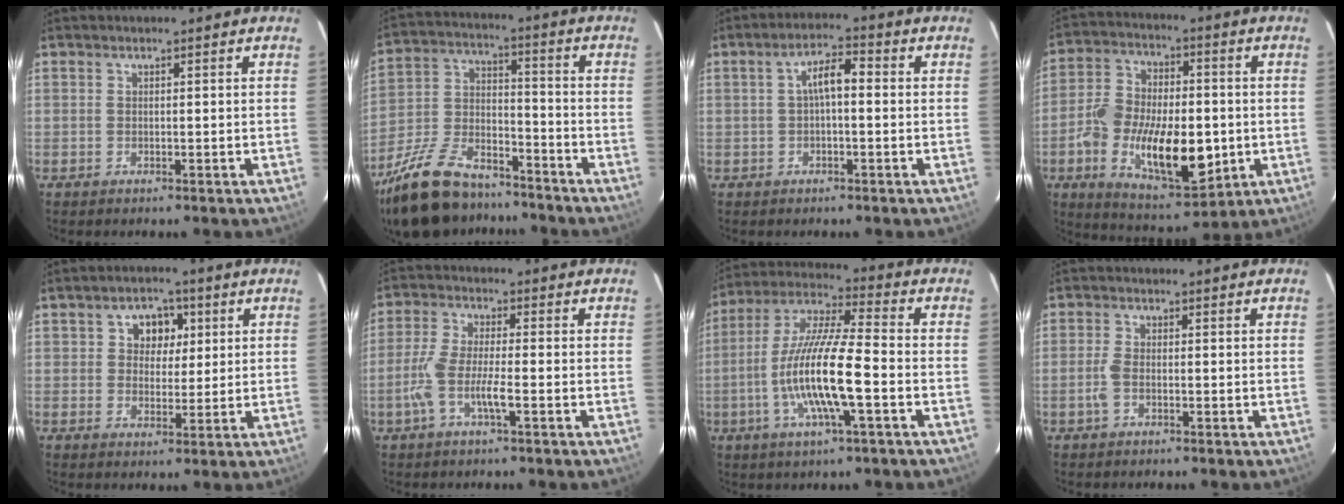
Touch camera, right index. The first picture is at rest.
{"total": 21.4, "force": [-16.2, 8.8, 10.9], "torque": [-0.232, -0.002, -0.273]}
{"total": 4.6, "force": [0.0, 1.6, 4.3], "torque": [-0.077, 0.016, 0.001]}
{"total": 19.3, "force": [-4.5, 9.8, 16.0], "torque": [-0.311, -0.010, -0.064]}
{"total": 5.7, "force": [1.7, 4.7, 2.6], "torque": [-0.037, 0.014, 0.027]}
{"total": 7.2, "force": [-2.7, 1.0, 6.6], "torque": [-0.142, -0.002, -0.053]}
{"total": 15.4, "force": [-4.1, 2.0, 14.7], "torque": [-0.290, -0.006, -0.081]}
{"total": 2.6, "force": [-0.9, 1.1, 2.2], "torque": [-0.056, 0.002, -0.021]}